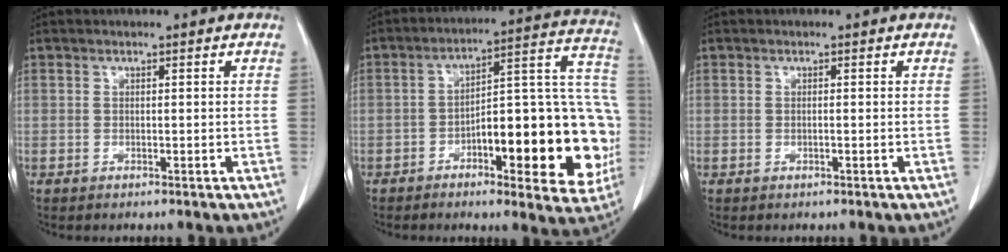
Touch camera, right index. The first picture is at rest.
{"total": 22.5, "force": [-5.6, 6.3, 20.9], "torque": [-0.207, 0.039, -0.061]}
{"total": 0.0}